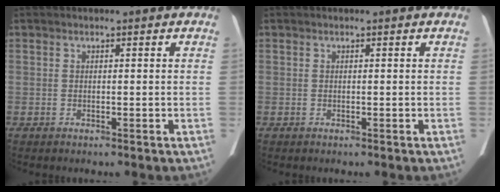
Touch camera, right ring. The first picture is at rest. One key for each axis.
{"total": 0.0}